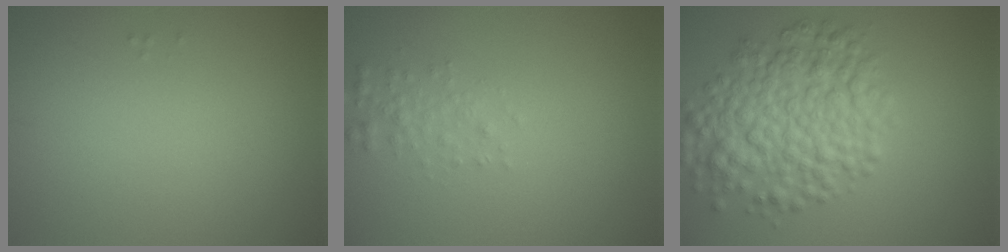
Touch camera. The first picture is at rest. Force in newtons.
{"total": 1.4, "press": 1.4, "slide": 0.0}
{"total": 7.4, "press": 7.4, "slide": 0.2}